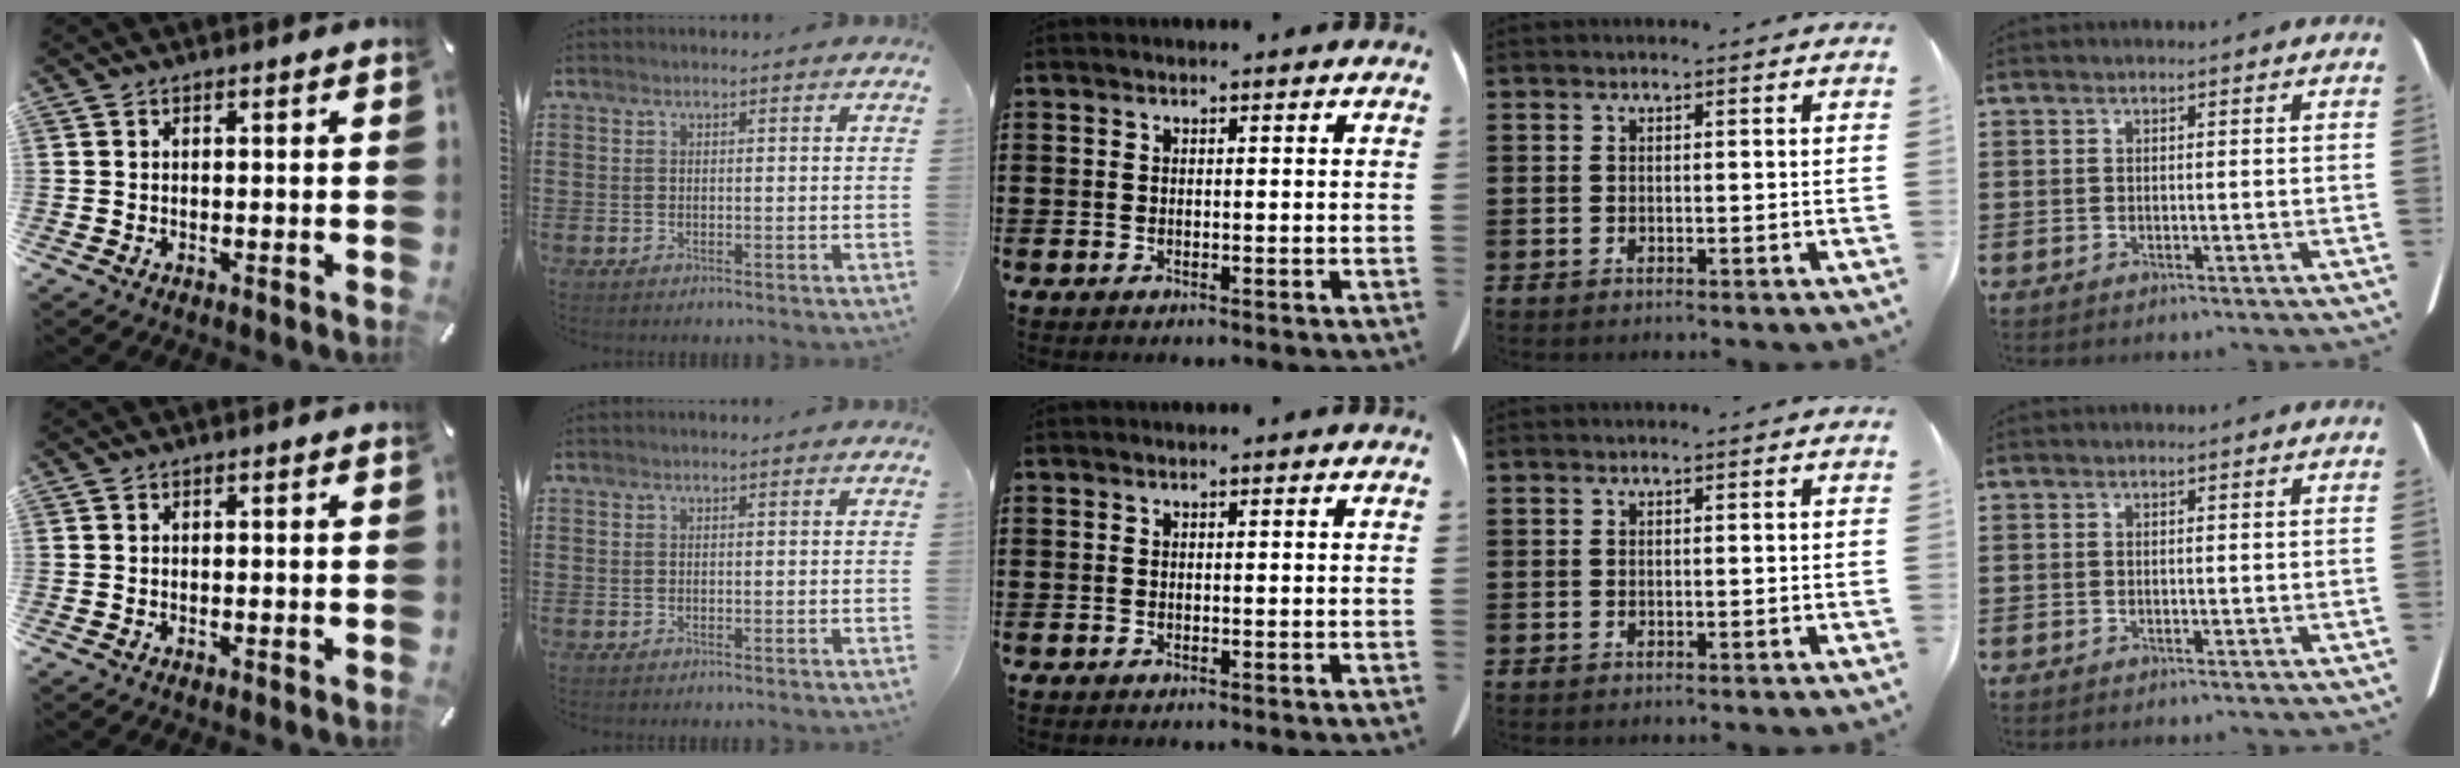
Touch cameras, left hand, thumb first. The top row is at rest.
{}